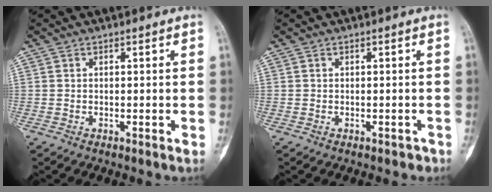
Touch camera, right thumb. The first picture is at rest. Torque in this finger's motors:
{"motor_torque": [0.11, -0.15, 0.15, -0.16, 0.03]}